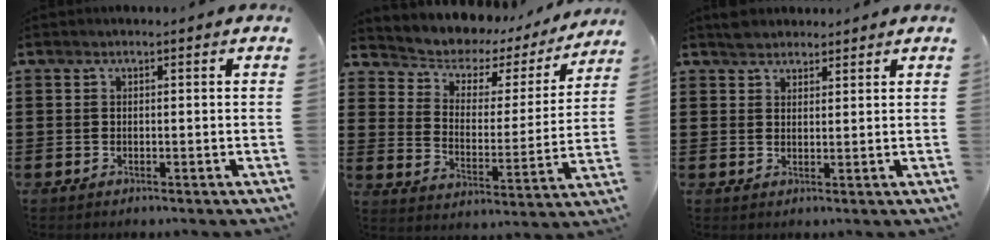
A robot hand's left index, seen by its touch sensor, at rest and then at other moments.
{"total": 4.7, "force": [3.9, 2.3, 1.2], "torque": [-0.053, -0.030, 0.061]}
{"total": 2.2, "force": [2.0, 0.9, 0.0], "torque": [-0.006, 0.005, 0.040]}